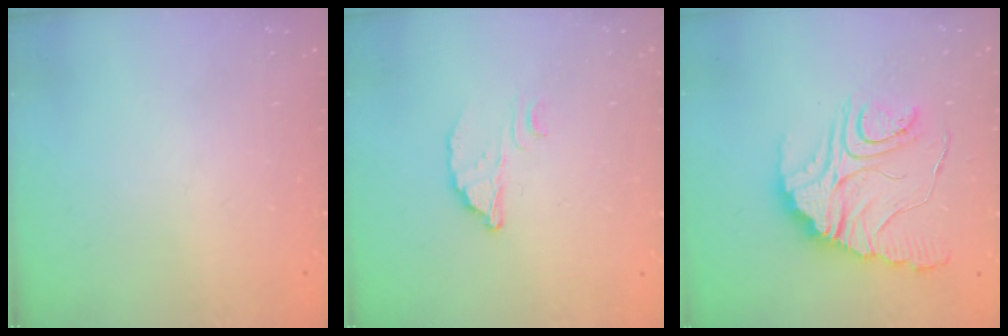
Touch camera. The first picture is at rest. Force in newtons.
{"total": 2.8, "press": 2.8, "slide": 0.2}
{"total": 15.7, "press": 15.7, "slide": 1.1}